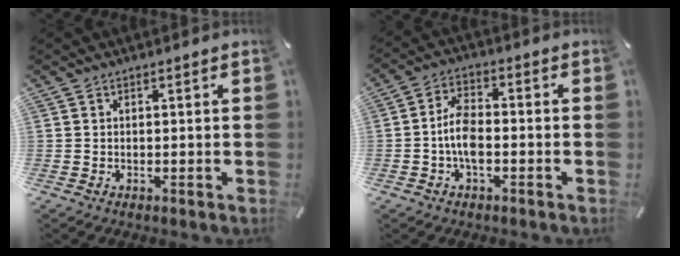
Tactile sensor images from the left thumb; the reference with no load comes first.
{"total": 6.9, "force": [-1.8, 3.6, 5.7], "torque": [-0.116, 0.010, -0.035]}